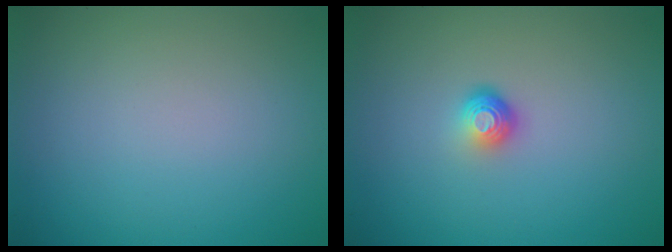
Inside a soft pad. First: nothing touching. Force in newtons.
{"total": 1.7, "press": 1.2, "slide": 1.3}